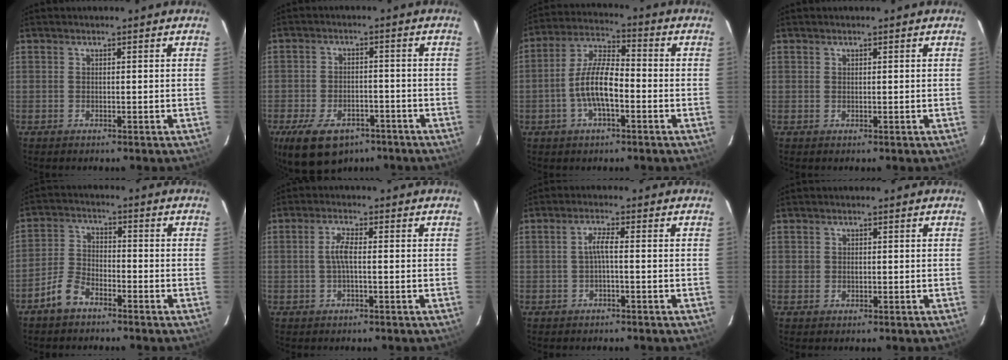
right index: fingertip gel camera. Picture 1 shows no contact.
{"total": 13.8, "force": [-8.9, 7.7, 7.3], "torque": [-0.170, -0.015, -0.137]}
{"total": 9.6, "force": [-2.8, 3.3, 8.6], "torque": [-0.178, 0.011, -0.055]}
{"total": 0.0}
{"total": 5.7, "force": [-4.2, 2.6, 2.8], "torque": [-0.067, 0.014, -0.087]}
{"total": 3.1, "force": [-0.2, 0.6, 3.1], "torque": [-0.062, 0.005, -0.004]}
{"total": 2.2, "force": [-0.6, 0.0, 2.2], "torque": [-0.044, 0.005, -0.011]}
{"total": 1.1, "force": [0.0, 1.0, 0.4], "torque": [-0.007, 0.002, 0.000]}